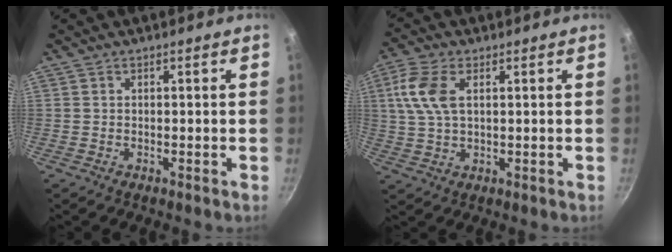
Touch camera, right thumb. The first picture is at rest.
{"total": 8.6, "force": [2.3, 4.7, 6.8], "torque": [-0.144, 0.008, 0.044]}